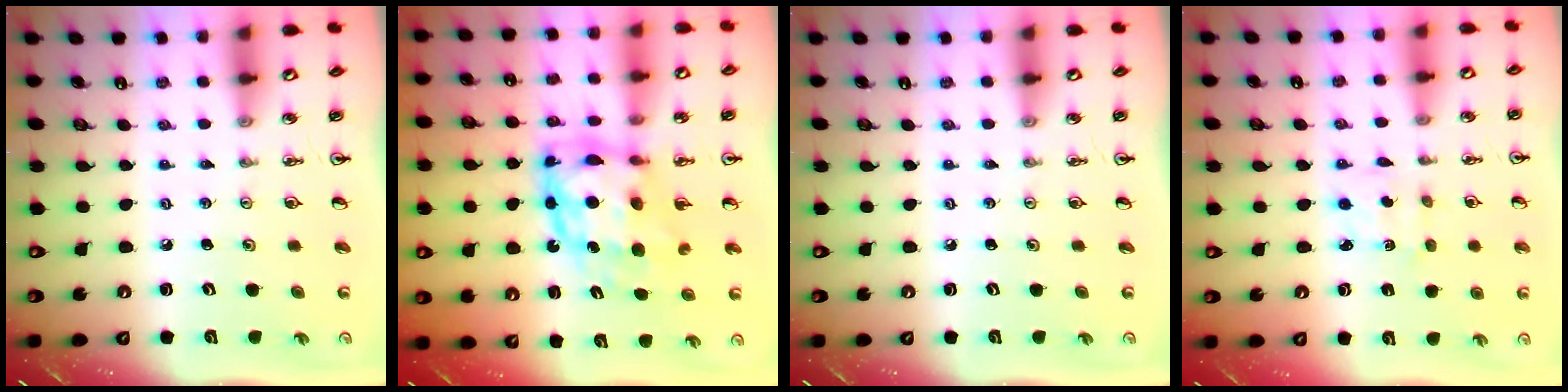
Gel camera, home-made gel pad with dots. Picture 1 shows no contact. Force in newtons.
{"total": 10.8, "press": 10.8, "slide": 1.2}
{"total": 0.0}
{"total": 2.3, "press": 2.3, "slide": 0.4}